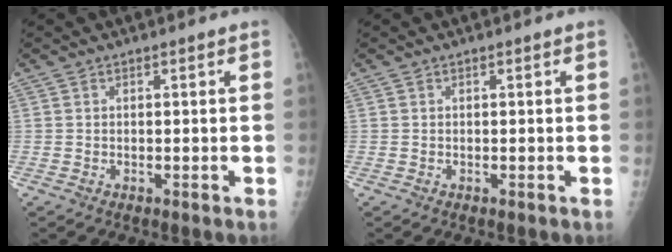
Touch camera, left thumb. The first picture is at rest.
{"total": 0.0}